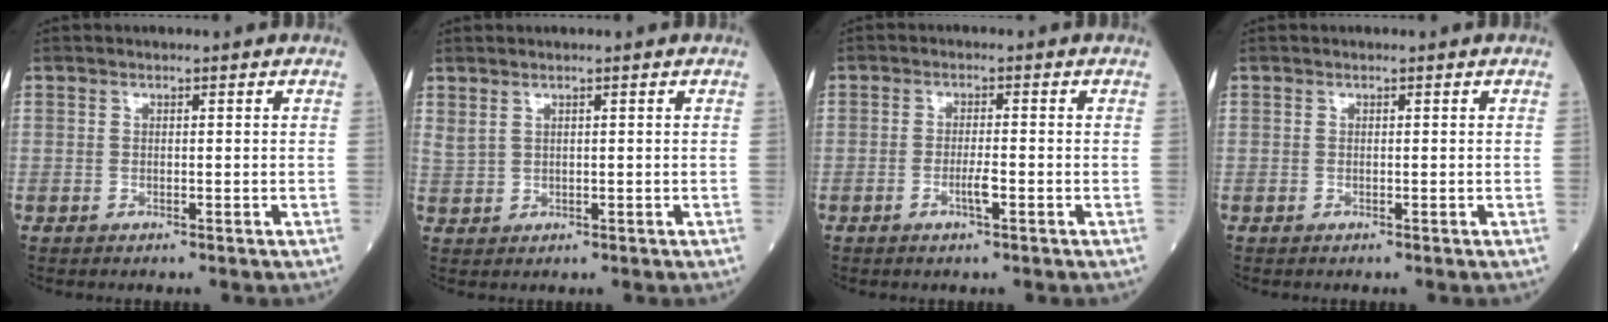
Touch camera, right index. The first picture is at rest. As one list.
[{"total": 1.4, "force": [1.2, 0.4, 0.7], "torque": [-0.019, 0.002, 0.033]}, {"total": 2.4, "force": [-1.1, 0.1, 2.2], "torque": [-0.041, 0.000, -0.020]}, {"total": 0.0}]